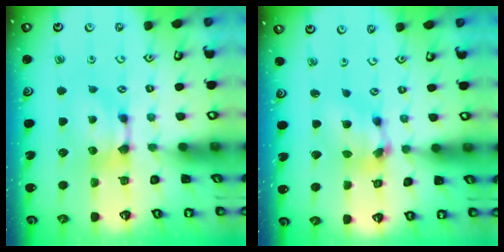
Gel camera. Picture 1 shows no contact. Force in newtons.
{"total": 6.2, "press": 5.9, "slide": 1.8}